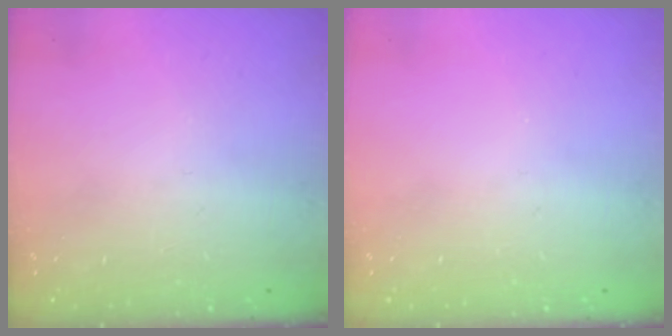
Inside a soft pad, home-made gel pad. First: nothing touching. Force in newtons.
{"total": 0.0}